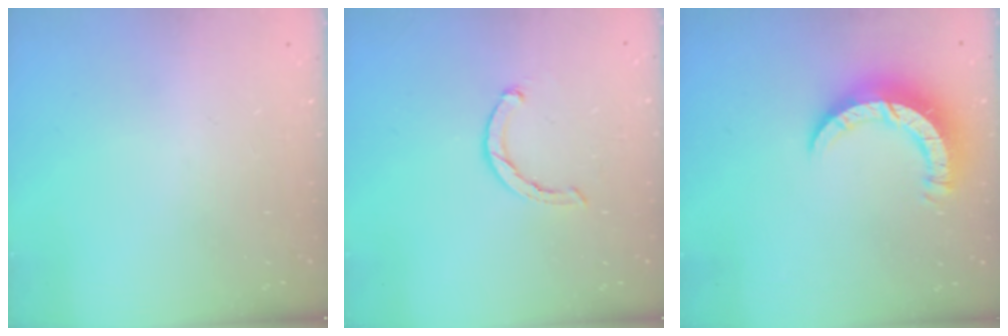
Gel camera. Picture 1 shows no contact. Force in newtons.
{"total": 2.3, "press": 2.2, "slide": 0.5}
{"total": 9.6, "press": 9.5, "slide": 1.2}